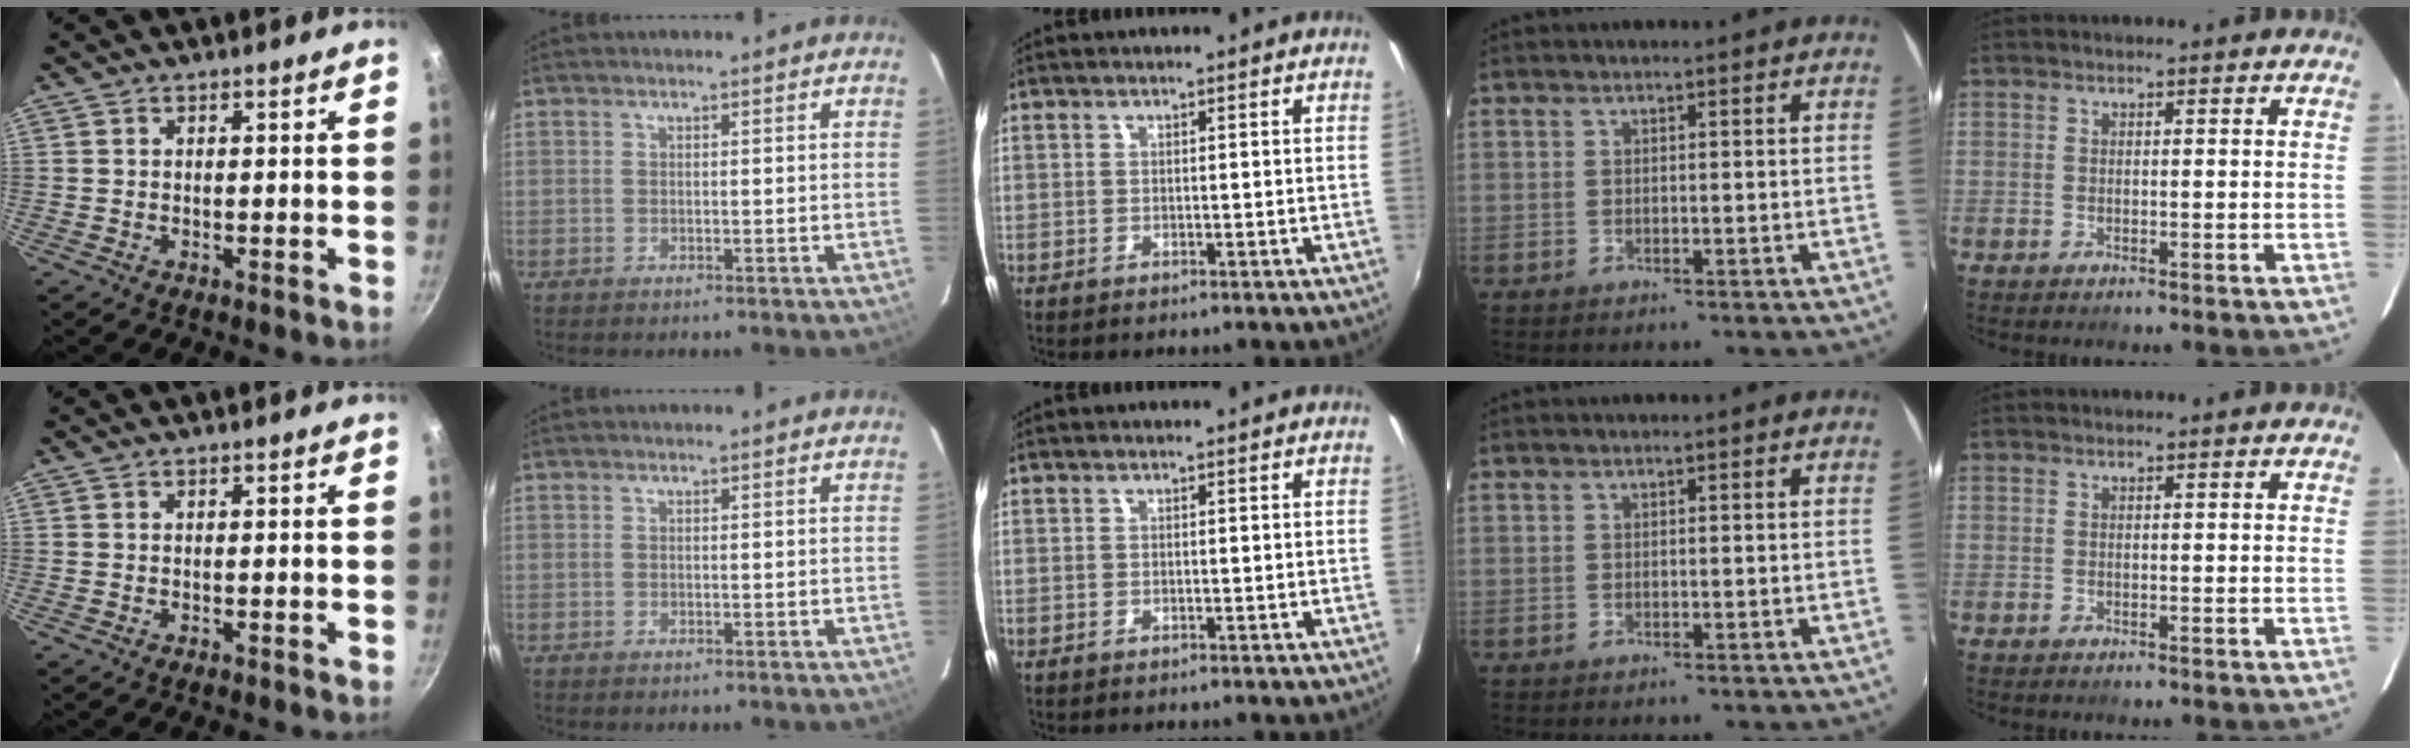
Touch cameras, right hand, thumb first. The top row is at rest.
{}